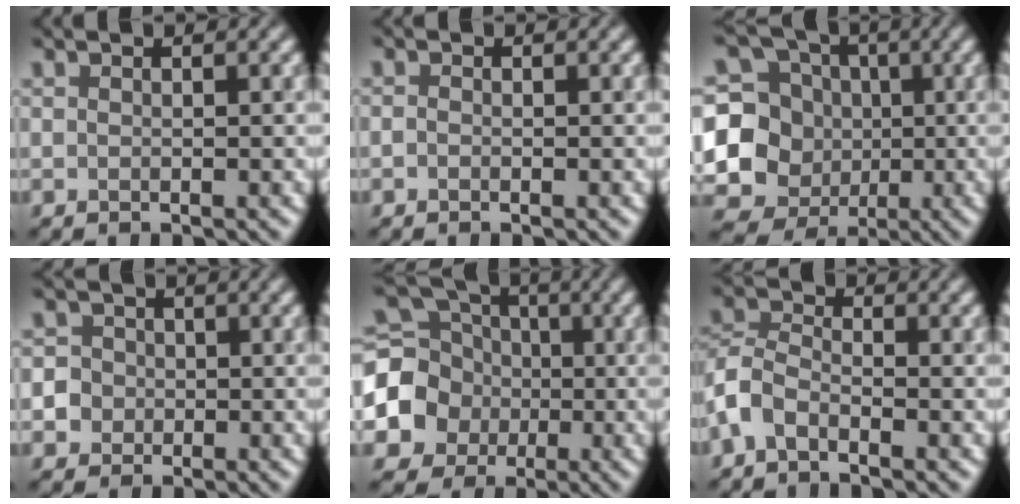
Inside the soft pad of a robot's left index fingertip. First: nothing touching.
{"total": 0.6, "force": [-0.5, -0.1, -0.3], "torque": [0.006, -0.002, -0.009]}
{"total": 14.6, "force": [-1.5, 14.1, 3.2], "torque": [-0.106, 0.005, -0.044]}
{"total": 3.2, "force": [-1.1, 3.0, 0.1], "torque": [0.025, 0.010, -0.035]}
{"total": 6.4, "force": [-1.5, 5.9, 2.0], "torque": [-0.043, -0.005, -0.044]}
{"total": 3.2, "force": [-2.4, 1.6, 1.4], "torque": [-0.033, 0.002, -0.060]}